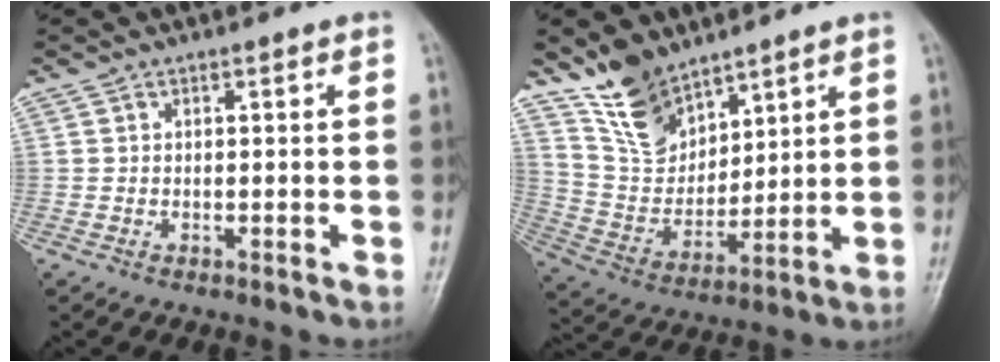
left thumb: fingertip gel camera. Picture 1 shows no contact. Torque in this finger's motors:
{"motor_torque": [0.89, -0.51, 1.18, -1.02, 0.05]}